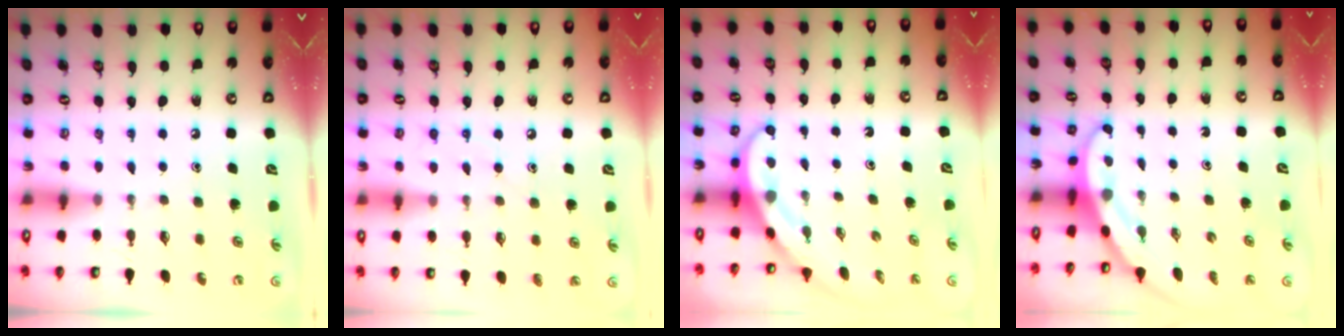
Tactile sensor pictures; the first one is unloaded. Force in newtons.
{"total": 9.3, "press": 9.3, "slide": 0.6}
{"total": 3.9, "press": 3.9, "slide": 0.3}
{"total": 3.3, "press": 3.3, "slide": 0.2}